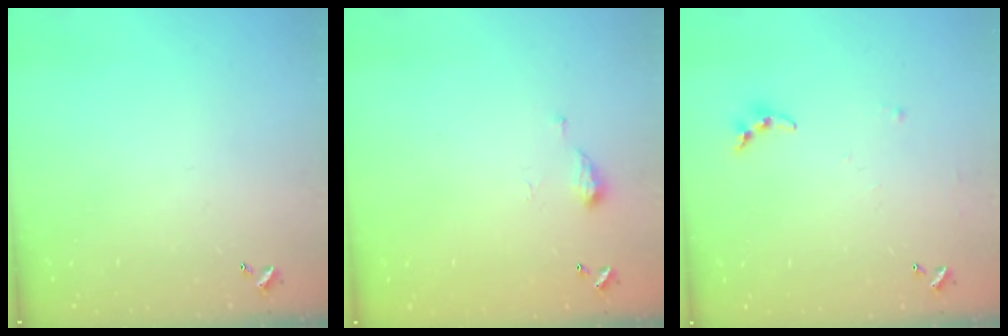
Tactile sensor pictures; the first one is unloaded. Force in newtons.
{"total": 3.2, "press": 3.2, "slide": 0.5}
{"total": 6.0, "press": 6.0, "slide": 0.4}